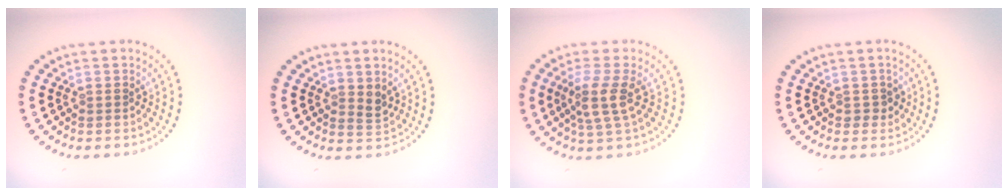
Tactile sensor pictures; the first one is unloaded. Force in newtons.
{"total": 1.2, "press": 1.0, "slide": 0.6}
{"total": 2.9, "press": 2.4, "slide": 1.7}
{"total": 1.1, "press": 1.1, "slide": 0.4}